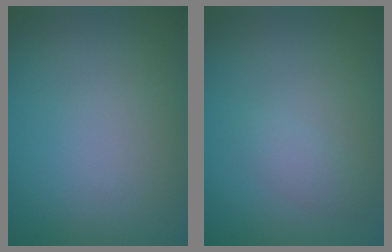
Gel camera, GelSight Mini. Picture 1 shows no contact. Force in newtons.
{"total": 1.2, "press": 1.2, "slide": 0.0}